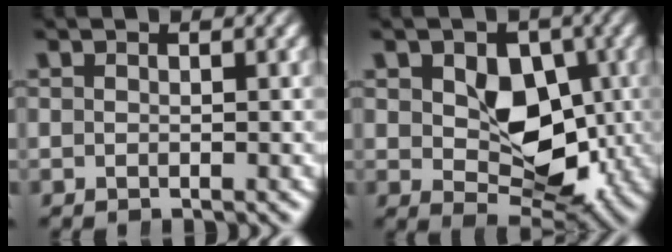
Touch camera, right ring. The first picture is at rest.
{"total": 6.9, "force": [0.4, 4.1, 5.6], "torque": [-0.084, -0.029, 0.020]}